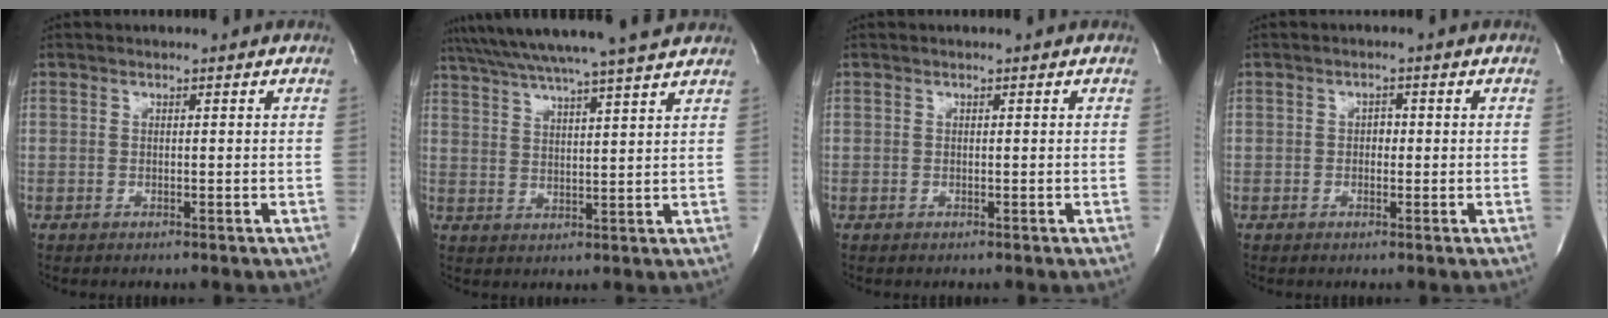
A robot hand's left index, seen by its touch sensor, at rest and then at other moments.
{"total": 18.2, "force": [16.0, -0.3, 8.7], "torque": [-0.157, 0.012, 0.232]}
{"total": 0.0}
{"total": 1.3, "force": [-0.2, 0.9, 0.9], "torque": [-0.013, 0.003, -0.005]}